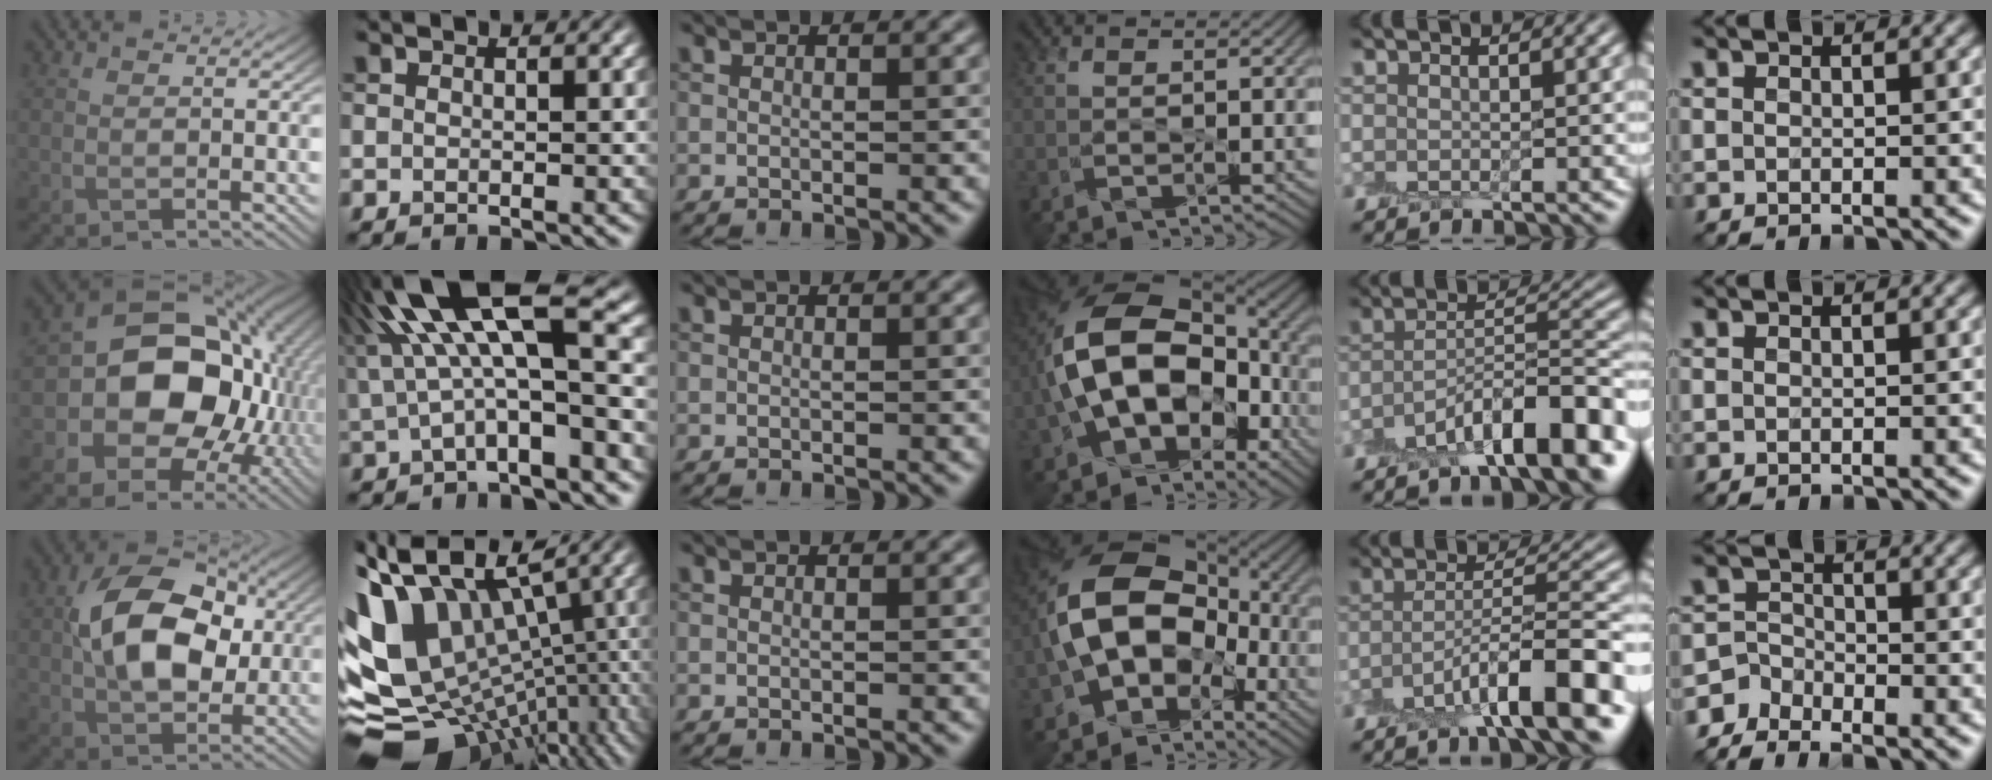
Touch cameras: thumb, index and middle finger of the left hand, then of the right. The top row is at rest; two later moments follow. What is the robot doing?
{"motion": "peel", "object": "plastic screen protector"}